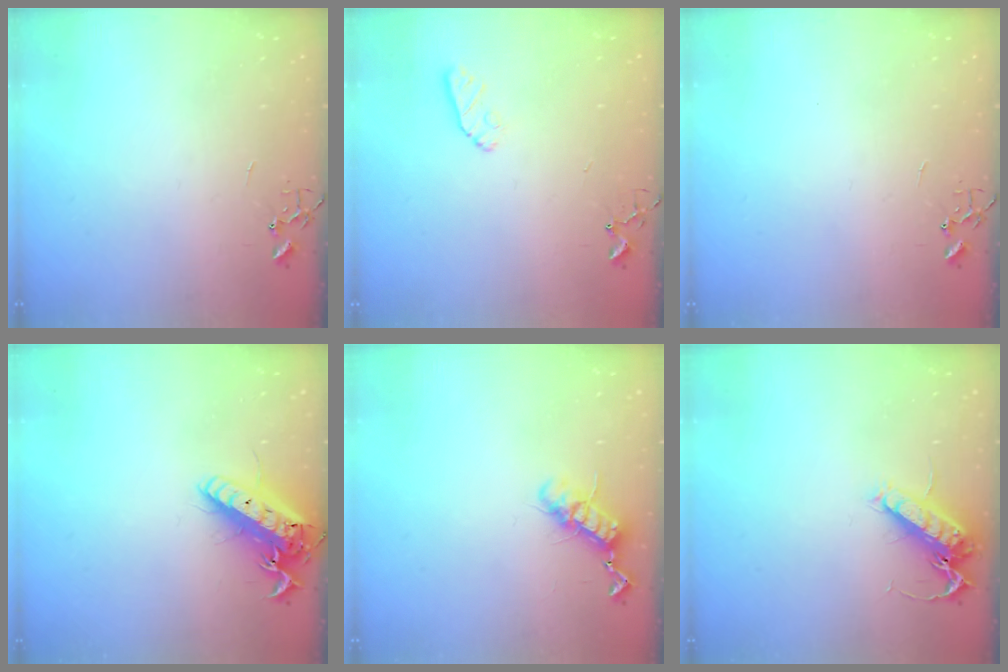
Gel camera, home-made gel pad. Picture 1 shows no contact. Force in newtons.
{"total": 7.2, "press": 7.1, "slide": 0.8}
{"total": 0.0}
{"total": 18.2, "press": 18.0, "slide": 3.0}
{"total": 11.1, "press": 11.1, "slide": 0.7}
{"total": 13.8, "press": 13.8, "slide": 1.2}